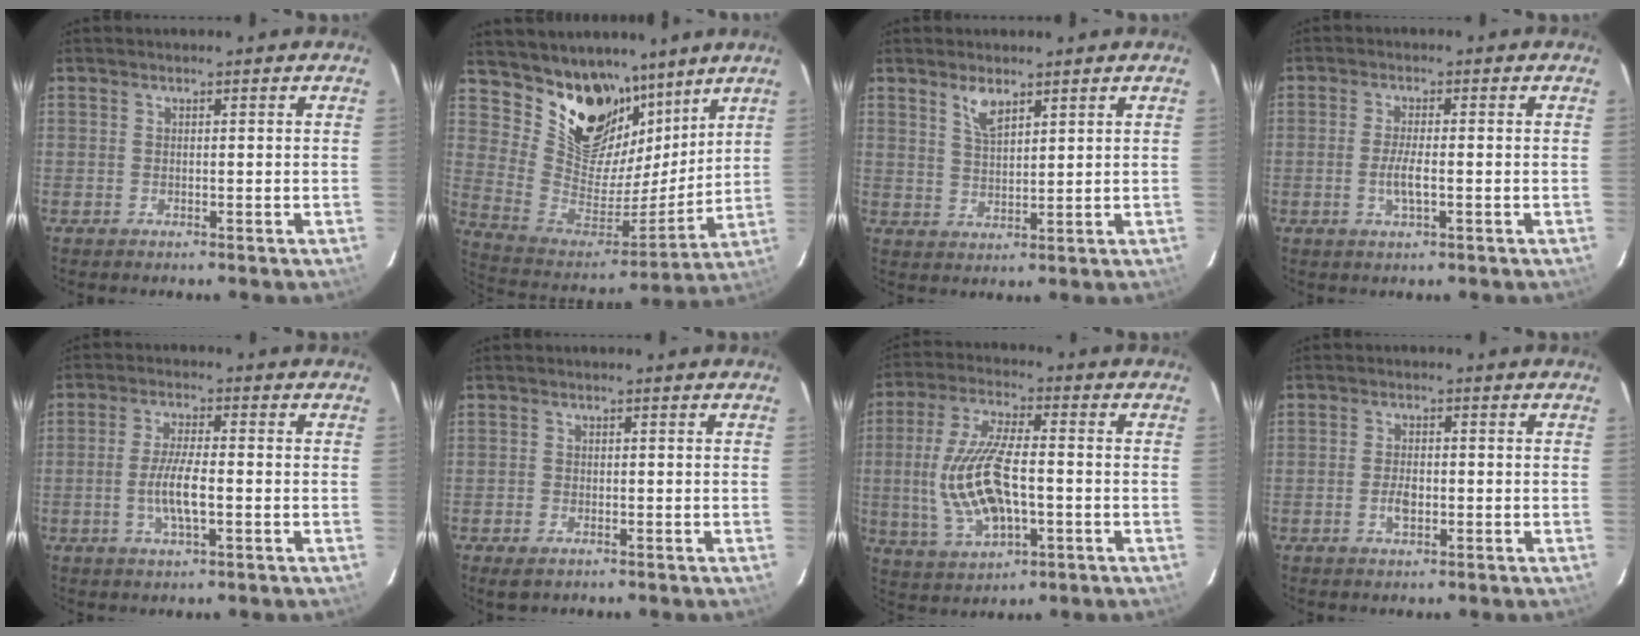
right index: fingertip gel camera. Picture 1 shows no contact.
{"total": 19.0, "force": [13.1, 11.5, 7.7], "torque": [-0.173, -0.009, 0.248]}
{"total": 4.3, "force": [2.9, 1.6, 2.8], "torque": [-0.052, 0.000, 0.057]}
{"total": 3.9, "force": [-1.1, 0.7, 3.6], "torque": [-0.071, -0.005, -0.019]}
{"total": 6.6, "force": [-1.6, 1.4, 6.2], "torque": [-0.122, -0.004, -0.031]}
{"total": 2.6, "force": [-1.5, 1.5, 1.4], "torque": [-0.029, -0.006, -0.025]}
{"total": 15.0, "force": [-2.0, 6.1, 13.6], "torque": [-0.281, -0.003, -0.025]}
{"total": 3.5, "force": [-1.0, 1.8, 2.8], "torque": [-0.055, 0.001, -0.017]}